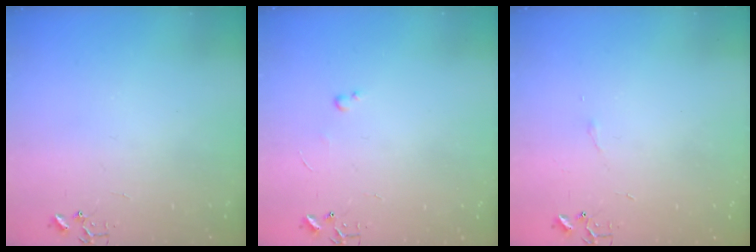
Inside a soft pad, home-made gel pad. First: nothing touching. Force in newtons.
{"total": 2.4, "press": 2.3, "slide": 0.4}
{"total": 3.3, "press": 3.2, "slide": 0.6}